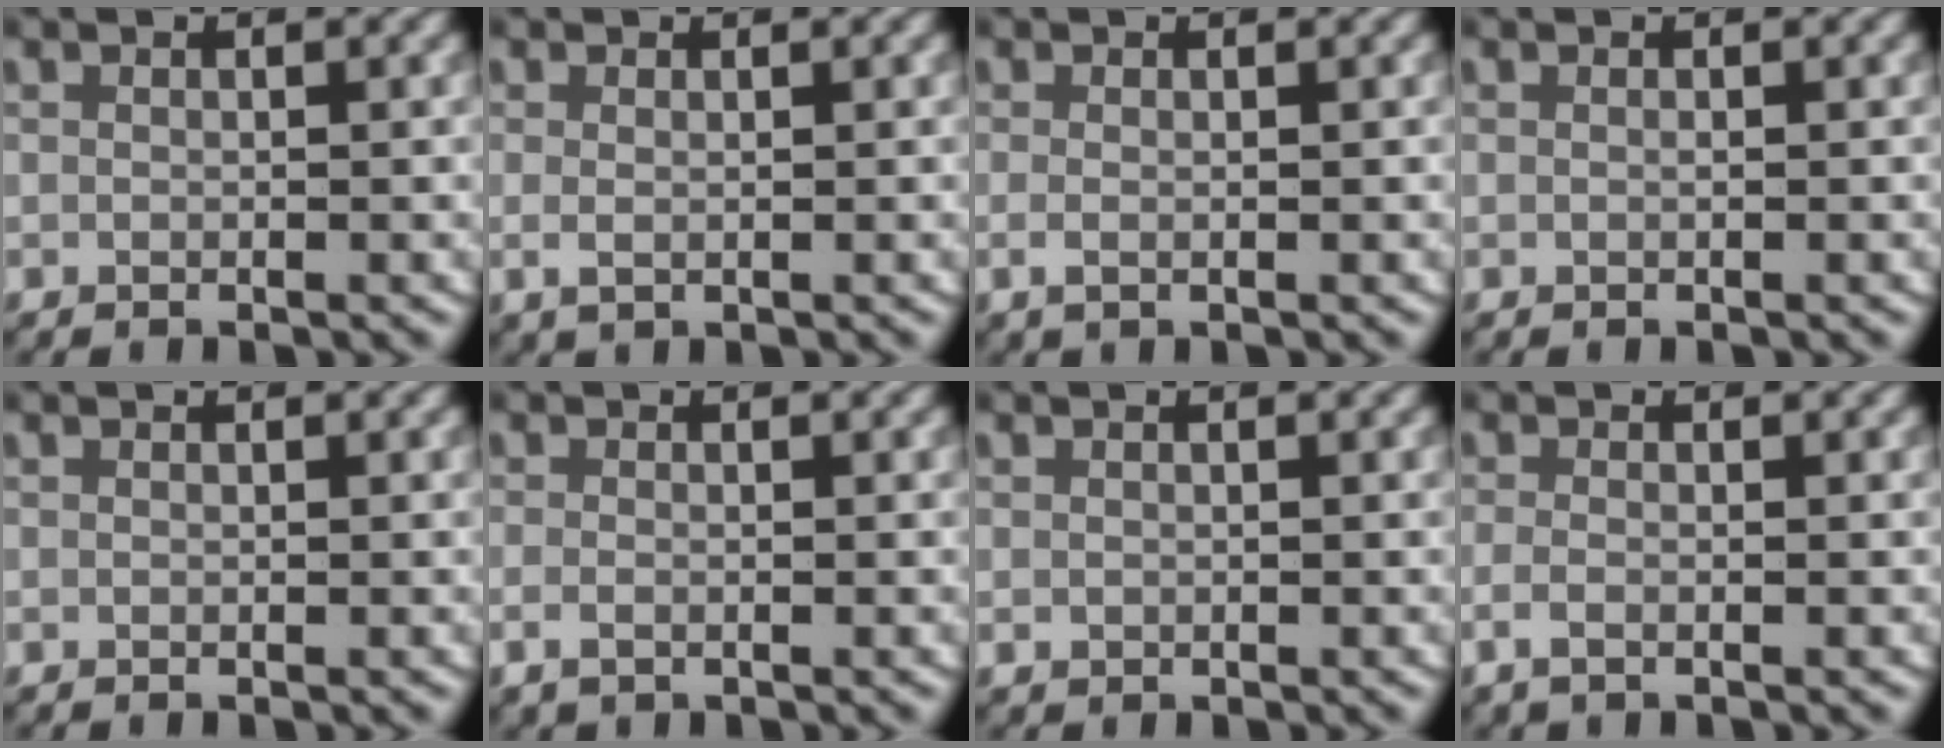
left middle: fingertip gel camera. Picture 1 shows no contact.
{"total": 1.0, "force": [-0.2, 0.3, 0.9], "torque": [-0.023, -0.002, 0.001]}
{"total": 0.9, "force": [-0.4, 0.2, 0.8], "torque": [-0.019, -0.003, -0.004]}
{"total": 0.0}
{"total": 0.0}
{"total": 1.4, "force": [-0.8, 0.7, 0.9], "torque": [-0.025, -0.005, -0.010]}
{"total": 0.7, "force": [-0.1, 0.7, 0.2], "torque": [-0.007, -0.004, 0.002]}
{"total": 1.4, "force": [-0.8, 0.4, 1.1], "torque": [-0.028, -0.002, -0.013]}